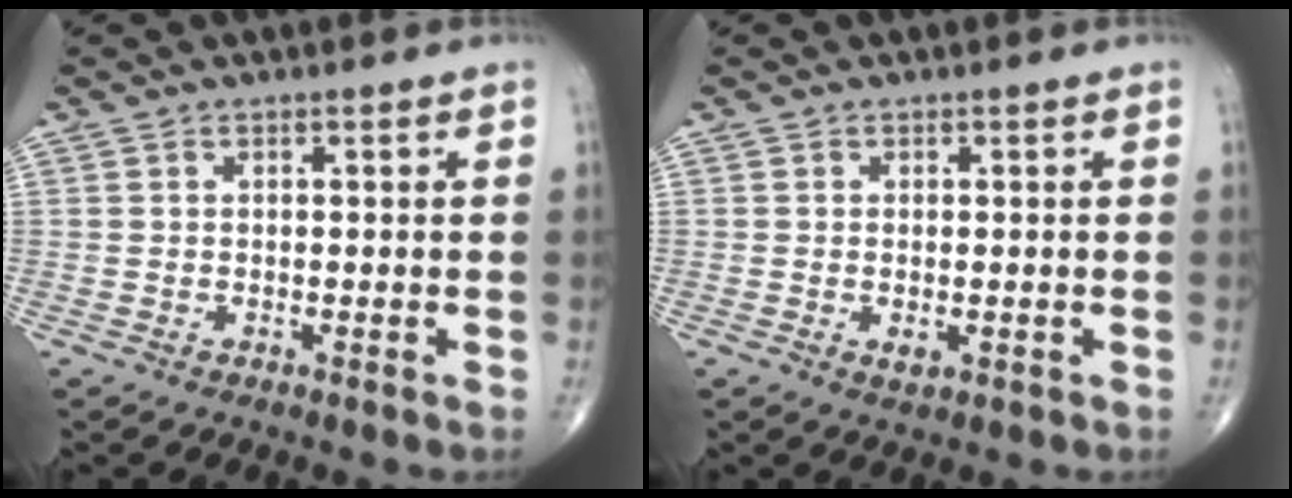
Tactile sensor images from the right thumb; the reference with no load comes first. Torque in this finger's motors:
{"motor_torque": [-0.41, -0.02, -0.23, -0.05, 0.04]}